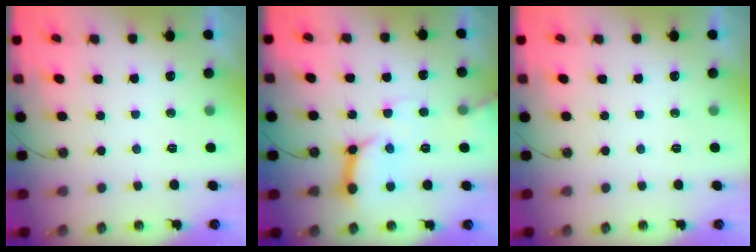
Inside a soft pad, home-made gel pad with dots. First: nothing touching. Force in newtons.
{"total": 12.2, "press": 12.2, "slide": 1.2}
{"total": 0.0}